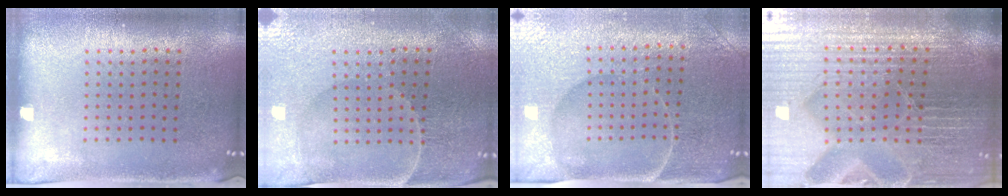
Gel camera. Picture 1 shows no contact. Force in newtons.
{"total": 1.3, "press": 1.2, "slide": 0.3}
{"total": 4.7, "press": 4.4, "slide": 1.6}
{"total": 5.9, "press": 5.4, "slide": 2.4}